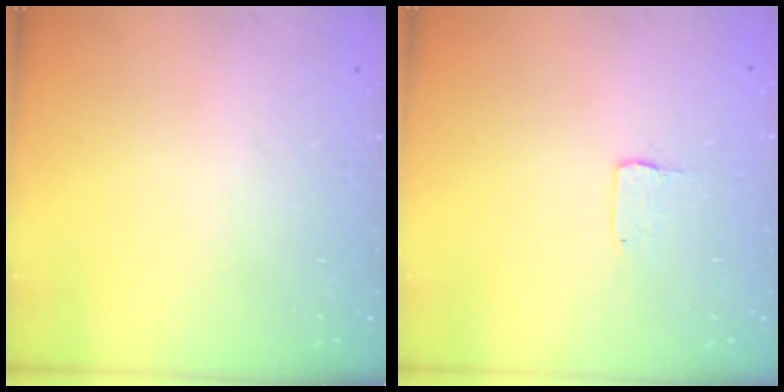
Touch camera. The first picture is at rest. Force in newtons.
{"total": 1.3, "press": 1.2, "slide": 0.1}